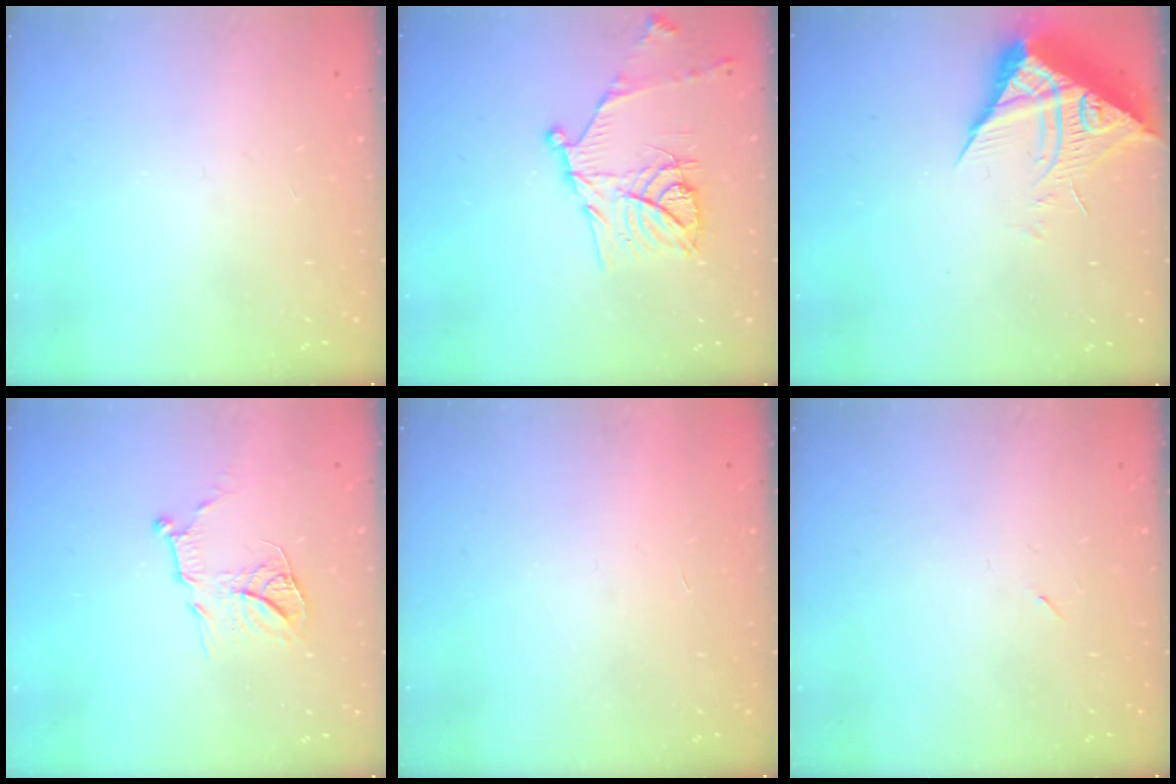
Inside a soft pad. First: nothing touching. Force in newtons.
{"total": 16.1, "press": 16.1, "slide": 1.3}
{"total": 8.8, "press": 8.7, "slide": 0.9}
{"total": 12.1, "press": 12.1, "slide": 0.9}
{"total": 1.6, "press": 1.6, "slide": 0.1}
{"total": 2.2, "press": 1.9, "slide": 1.2}